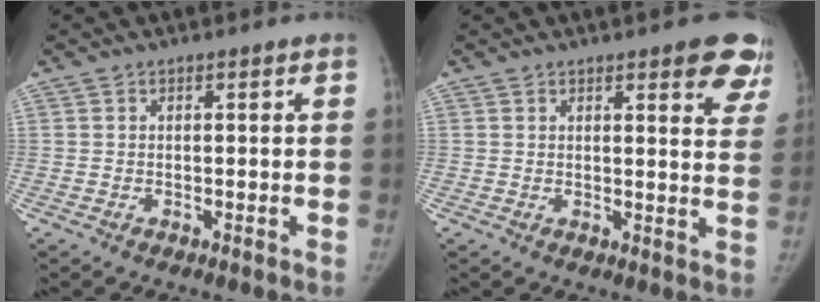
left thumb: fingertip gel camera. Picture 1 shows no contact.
{"total": 9.6, "force": [6.1, 3.0, 6.7], "torque": [-0.040, -0.027, 0.061]}